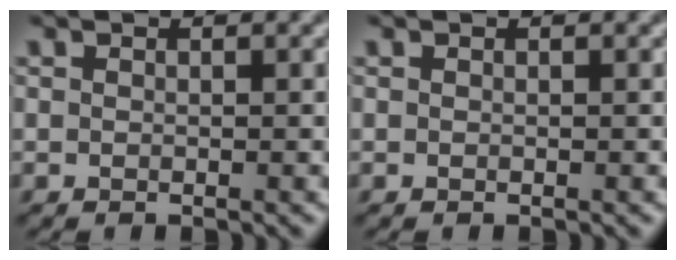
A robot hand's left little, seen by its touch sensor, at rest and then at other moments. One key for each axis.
{"total": 0.0}